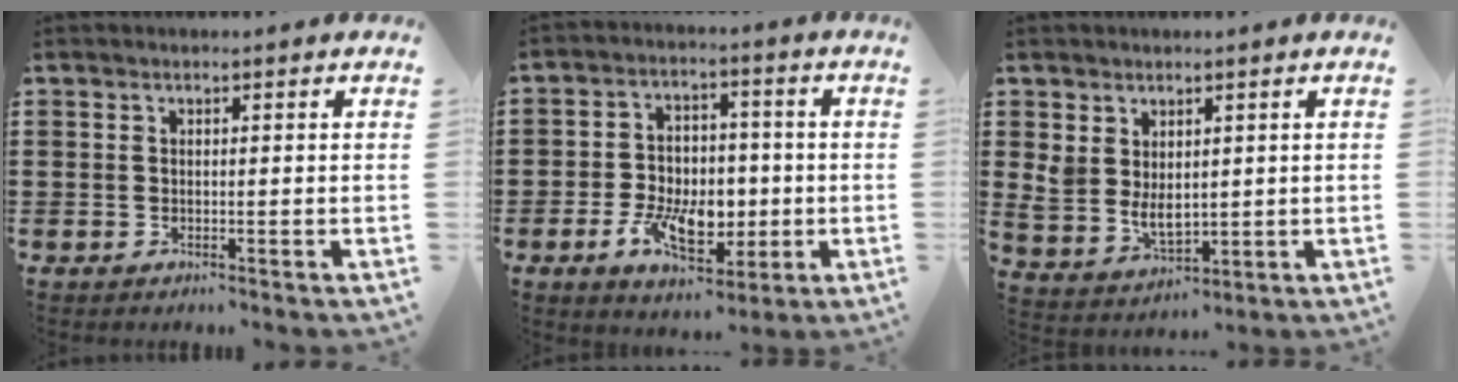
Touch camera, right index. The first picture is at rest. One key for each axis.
{"total": 9.0, "fx": -2.3, "fy": 6.0, "fz": 6.3, "tx": -0.120, "ty": 0.013, "tz": -0.041}
{"total": 4.7, "fx": 1.6, "fy": 3.4, "fz": 2.7, "tx": -0.060, "ty": 0.003, "tz": 0.035}